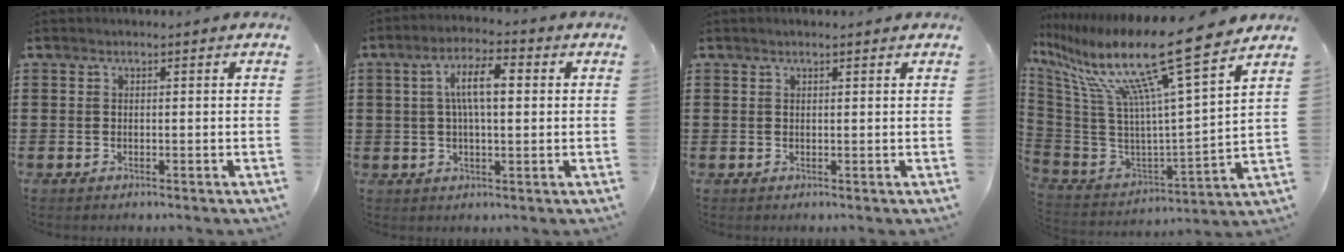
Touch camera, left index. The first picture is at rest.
{"total": 7.3, "force": [1.3, 2.5, 6.7], "torque": [-0.139, 0.012, 0.016]}
{"total": 0.6, "force": [0.5, 0.1, 0.4], "torque": [-0.009, 0.001, 0.008]}
{"total": 16.8, "force": [11.5, 1.0, 12.2], "torque": [-0.266, -0.080, 0.174]}